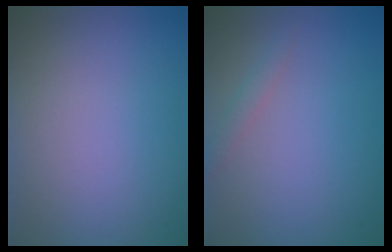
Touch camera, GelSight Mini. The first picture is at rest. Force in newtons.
{"total": 1.0, "press": 1.0, "slide": 0.1}